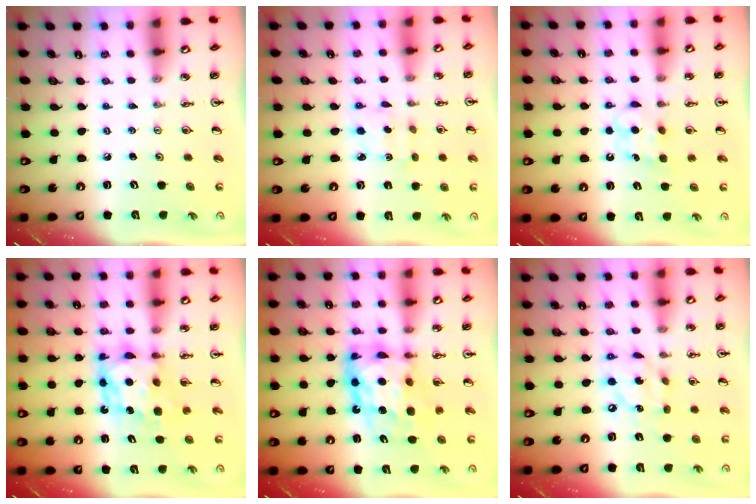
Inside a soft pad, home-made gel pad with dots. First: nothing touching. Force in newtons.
{"total": 2.4, "press": 2.3, "slide": 0.6}
{"total": 6.7, "press": 6.5, "slide": 1.4}
{"total": 7.8, "press": 7.8, "slide": 0.7}
{"total": 12.2, "press": 12.1, "slide": 1.2}
{"total": 10.6, "press": 10.6, "slide": 0.6}